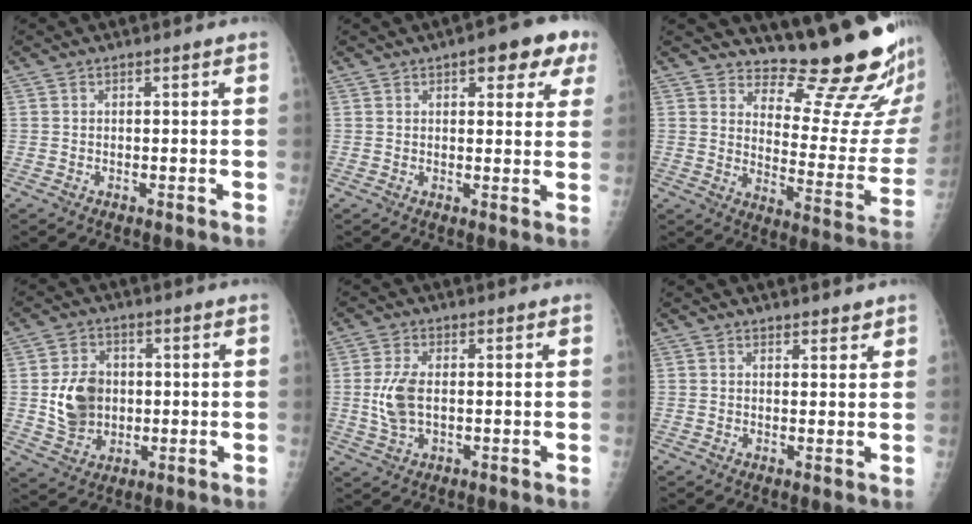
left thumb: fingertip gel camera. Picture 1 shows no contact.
{"total": 8.7, "force": [4.6, 3.5, 6.4], "torque": [-0.043, -0.010, 0.049]}
{"total": 18.4, "force": [16.3, 3.5, 7.8], "torque": [-0.067, -0.171, 0.209]}
{"total": 9.2, "force": [0.3, 7.4, 5.5], "torque": [-0.073, -0.005, 0.011]}
{"total": 5.9, "force": [0.0, 3.2, 5.0], "torque": [-0.117, -0.002, 0.000]}
{"total": 2.4, "force": [2.0, 1.0, 0.7], "torque": [0.008, -0.010, 0.024]}